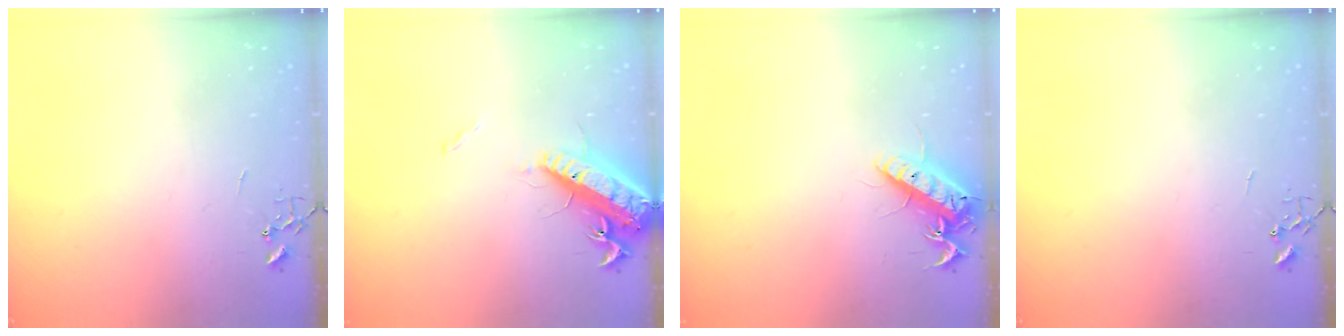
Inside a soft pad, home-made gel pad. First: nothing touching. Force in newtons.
{"total": 16.7, "press": 16.2, "slide": 4.1}
{"total": 14.2, "press": 14.2, "slide": 1.4}
{"total": 0.0}